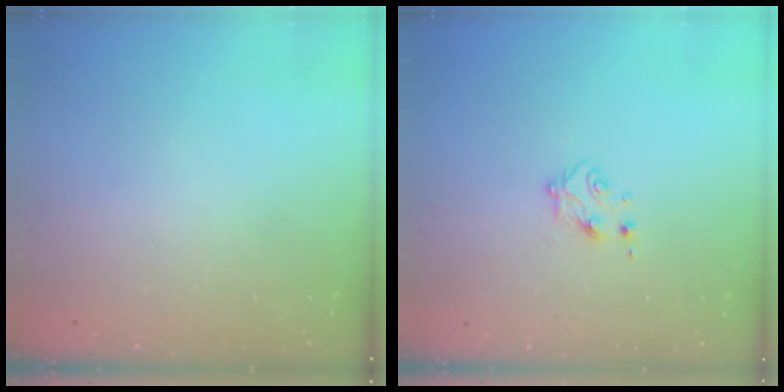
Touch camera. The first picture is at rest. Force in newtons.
{"total": 4.6, "press": 4.5, "slide": 0.6}